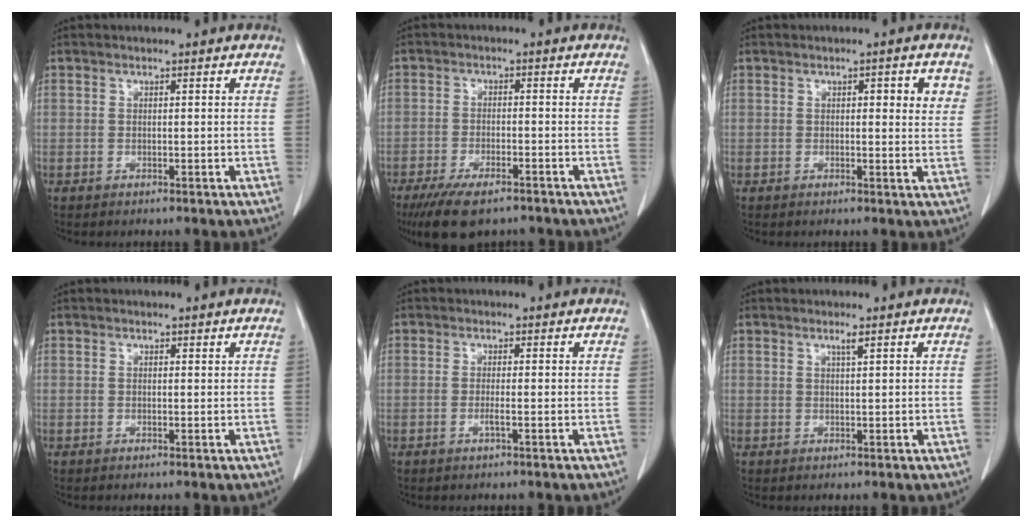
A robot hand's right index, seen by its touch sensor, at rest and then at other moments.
{"total": 9.0, "force": [-6.7, 2.8, 5.4], "torque": [-0.089, -0.015, -0.108]}
{"total": 3.6, "force": [1.3, 1.0, 3.2], "torque": [-0.036, -0.002, 0.013]}
{"total": 0.0}
{"total": 1.1, "force": [-0.4, -0.2, 1.0], "torque": [-0.022, -0.001, -0.008]}
{"total": 1.1, "force": [0.7, -0.2, 0.8], "torque": [-0.018, -0.002, 0.014]}